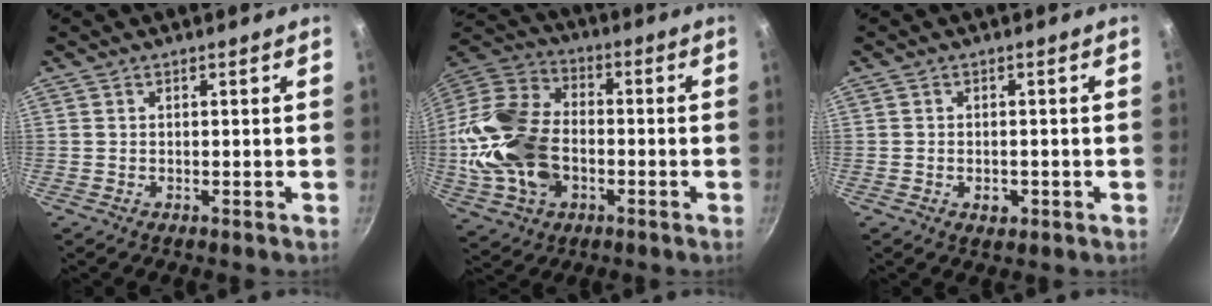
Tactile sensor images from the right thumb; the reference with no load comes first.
{"total": 20.3, "force": [-3.2, 14.1, 14.3], "torque": [-0.276, 0.033, -0.063]}
{"total": 2.6, "force": [-0.9, 1.8, 1.7], "torque": [-0.020, 0.005, -0.010]}